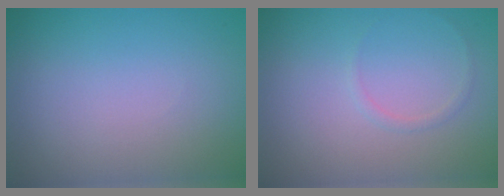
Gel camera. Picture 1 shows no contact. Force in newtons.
{"total": 0.5, "press": 0.5, "slide": 0.1}